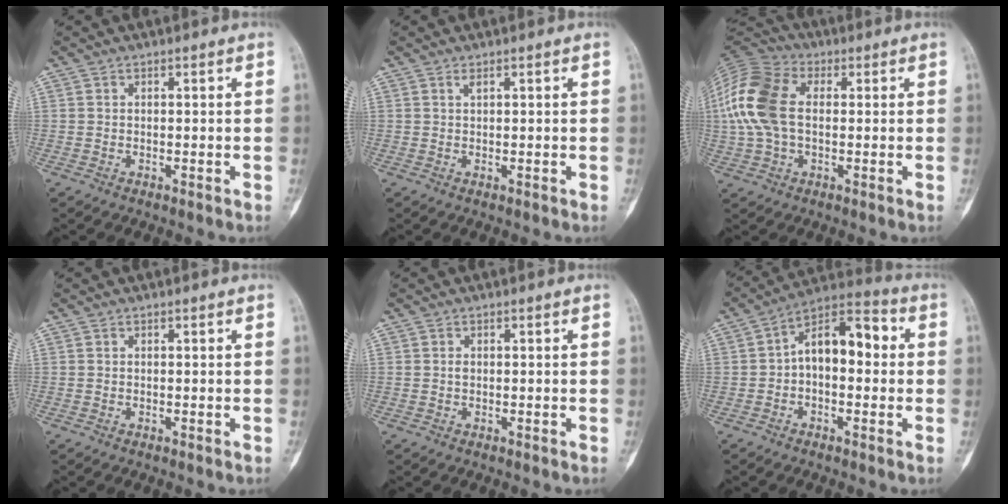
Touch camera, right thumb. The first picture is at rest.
{"total": 0.6, "force": [0.4, 0.0, 0.5], "torque": [-0.009, 0.000, 0.006]}
{"total": 15.6, "force": [1.5, 9.8, 12.0], "torque": [-0.266, 0.027, 0.022]}
{"total": 0.0}
{"total": 0.8, "force": [0.1, 0.6, 0.5], "torque": [-0.008, 0.001, 0.002]}
{"total": 11.8, "force": [0.5, 6.6, 9.8], "torque": [-0.128, 0.043, -0.005]}